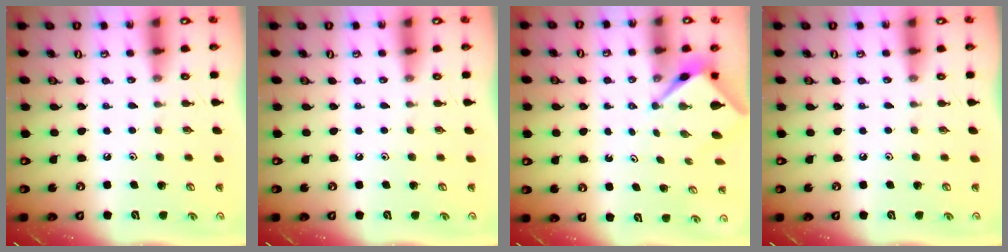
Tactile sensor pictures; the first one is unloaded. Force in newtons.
{"total": 0.0}
{"total": 2.6, "press": 2.6, "slide": 0.1}
{"total": 0.0}